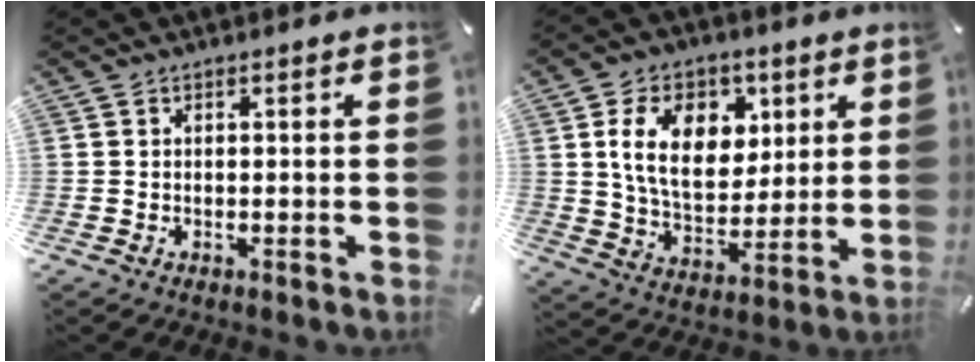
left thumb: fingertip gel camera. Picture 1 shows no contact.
{"total": 14.8, "force": [4.8, 10.3, 9.5], "torque": [-0.163, 0.002, 0.087]}